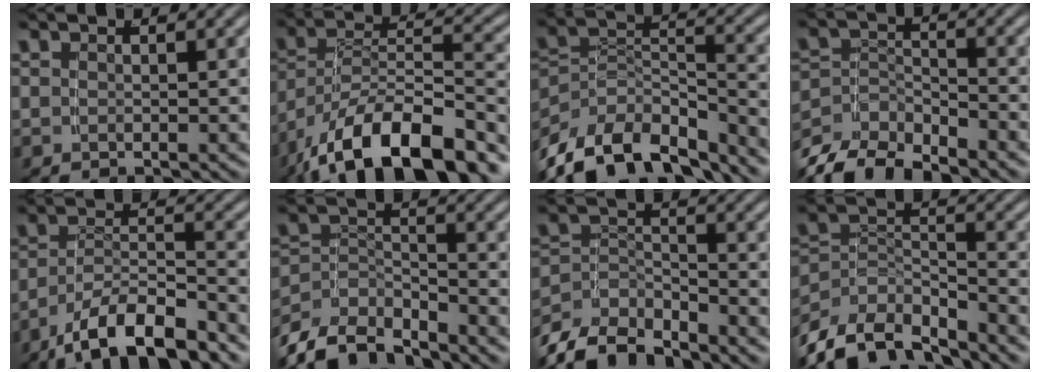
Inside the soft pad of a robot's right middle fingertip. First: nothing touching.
{"total": 12.7, "force": [-8.0, 6.0, 7.7], "torque": [-0.132, -0.038, -0.105]}
{"total": 13.7, "force": [-8.8, 8.0, 6.8], "torque": [-0.124, -0.050, -0.126]}
{"total": 6.9, "force": [-4.9, 4.1, 2.7], "torque": [-0.068, -0.037, -0.072]}
{"total": 7.4, "force": [-5.5, 2.7, 4.1], "torque": [-0.057, -0.009, -0.091]}
{"total": 7.6, "force": [-5.6, 4.0, 3.1], "torque": [-0.073, -0.038, -0.082]}
{"total": 6.6, "force": [-5.0, 3.5, 2.6], "torque": [-0.060, -0.031, -0.075]}
{"total": 10.7, "force": [-7.3, 6.2, 4.8], "torque": [-0.102, -0.049, -0.106]}